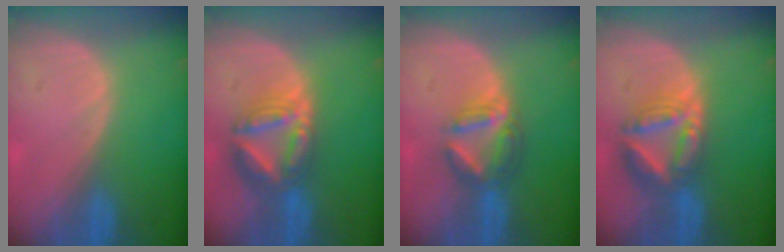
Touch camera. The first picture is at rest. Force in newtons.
{"total": 8.2, "press": 7.1, "slide": 4.1}
{"total": 5.9, "press": 5.4, "slide": 2.5}
{"total": 8.2, "press": 7.1, "slide": 4.0}